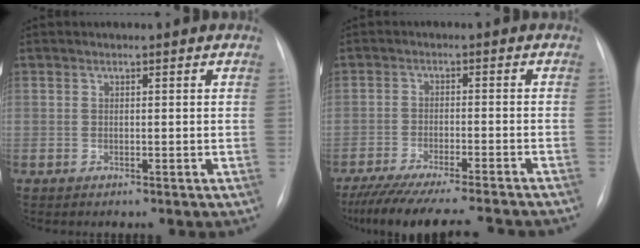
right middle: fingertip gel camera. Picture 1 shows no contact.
{"total": 18.5, "force": [-16.4, 1.2, 8.6], "torque": [-0.129, -0.040, -0.227]}